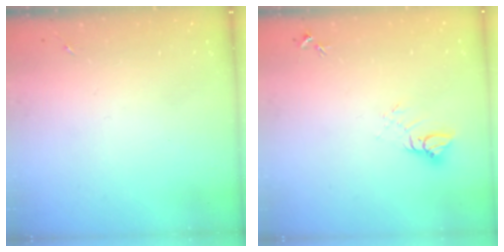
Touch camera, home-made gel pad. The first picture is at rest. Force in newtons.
{"total": 5.0, "press": 5.0, "slide": 0.4}